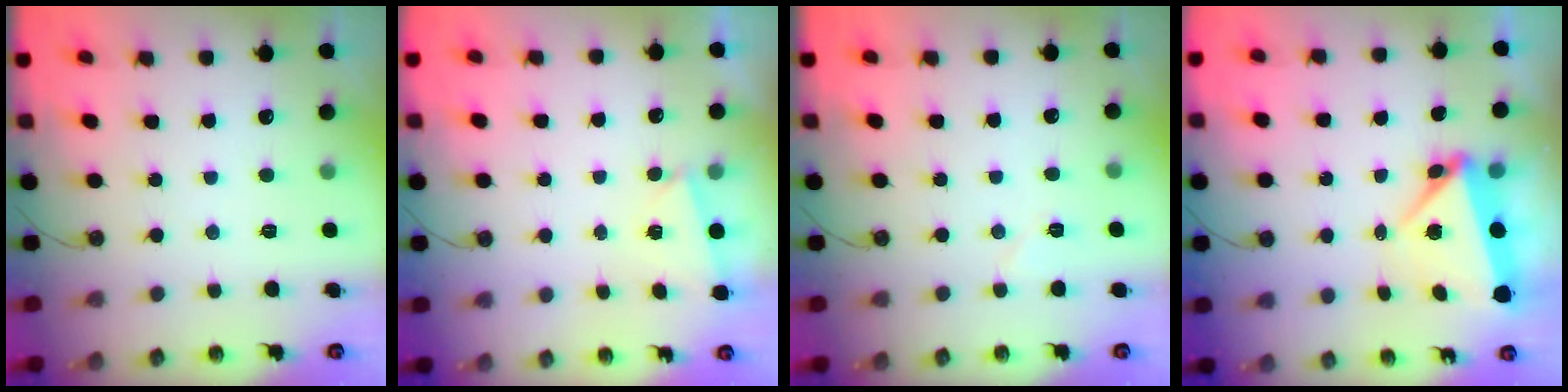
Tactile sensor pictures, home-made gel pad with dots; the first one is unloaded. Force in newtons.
{"total": 2.0, "press": 0.9, "slide": 1.8}
{"total": 4.1, "press": 3.7, "slide": 1.8}
{"total": 5.7, "press": 5.7, "slide": 0.1}